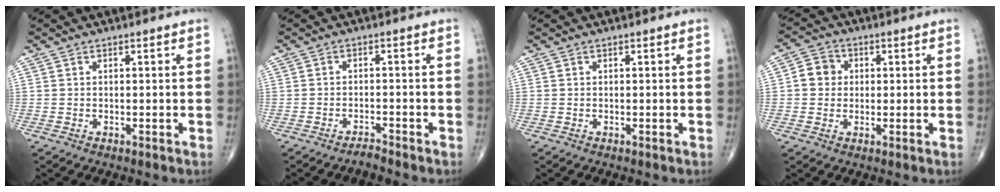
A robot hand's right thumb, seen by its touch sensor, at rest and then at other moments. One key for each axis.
{"total": 1.7, "fx": -1.7, "fy": 0.1, "fz": 0.2, "tx": -0.007, "ty": 0.007, "tz": -0.030}
{"total": 0.0}
{"total": 4.8, "fx": 0.4, "fy": 4.4, "fz": 1.8, "tx": -0.014, "ty": 0.009, "tz": -0.002}